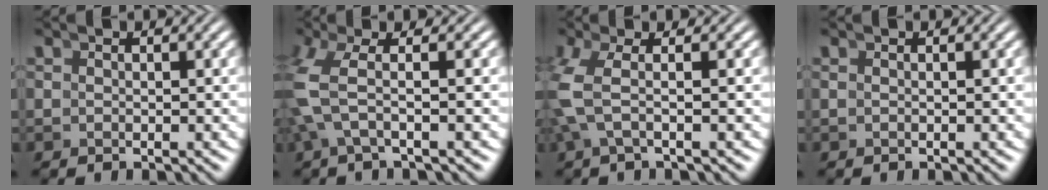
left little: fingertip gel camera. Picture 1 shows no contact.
{"total": 4.3, "force": [0.5, 1.7, 3.8], "torque": [-0.086, 0.013, 0.000]}
{"total": 3.4, "force": [0.3, 1.4, 3.1], "torque": [-0.073, 0.012, -0.003]}
{"total": 0.0}